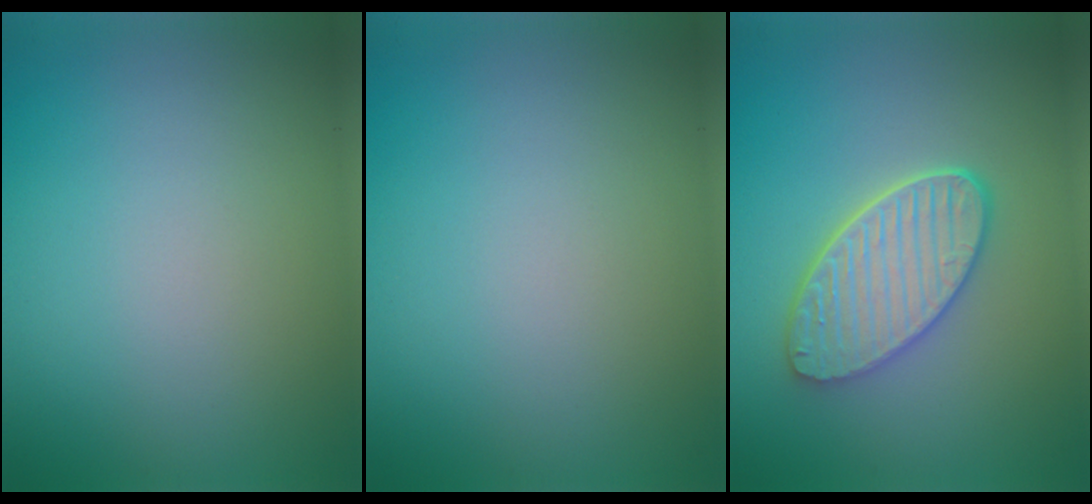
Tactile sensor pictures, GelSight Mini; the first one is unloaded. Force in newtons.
{"total": 0.0}
{"total": 5.3, "press": 4.3, "slide": 3.1}